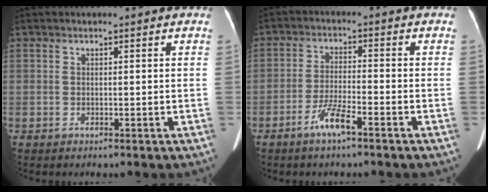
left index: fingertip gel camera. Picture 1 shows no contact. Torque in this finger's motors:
{"motor_torque": [0.55, 0.50, 0.05, 0.10]}